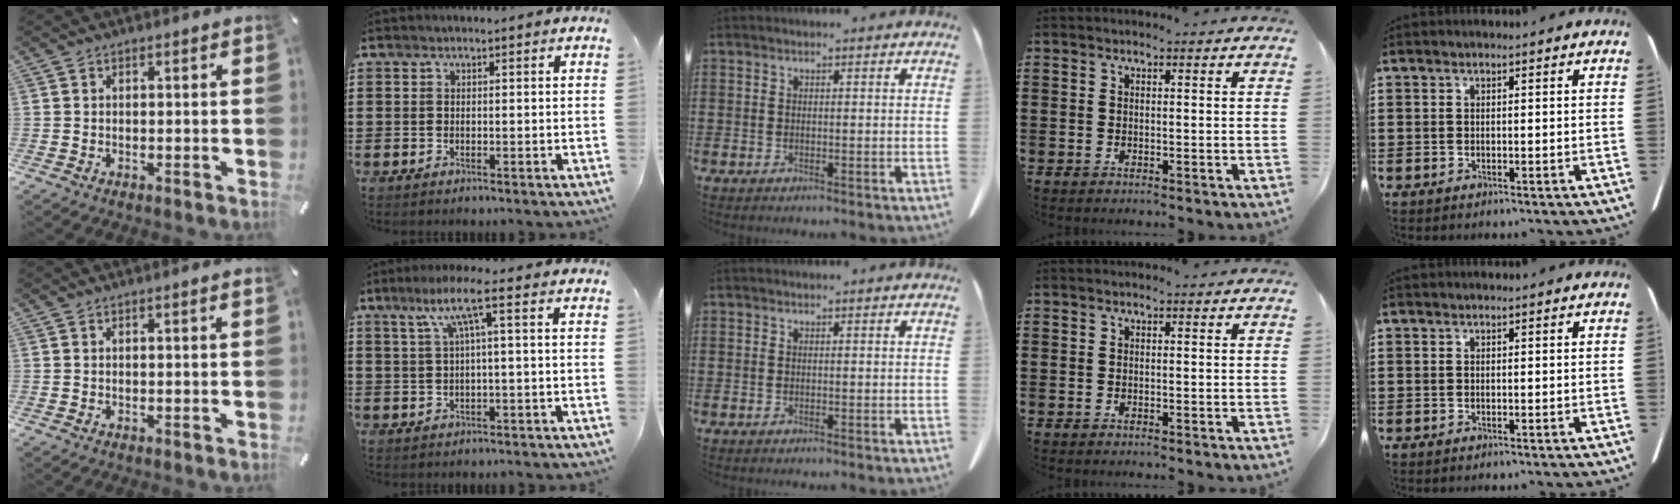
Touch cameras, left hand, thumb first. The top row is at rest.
{"thumb": {"total": 0.6, "force": [0.2, 0.0, 0.6], "torque": [-0.009, 0.000, 0.003]}, "index": {"total": 6.5, "force": [1.7, 0.2, 6.3], "torque": [-0.126, 0.004, 0.021]}}